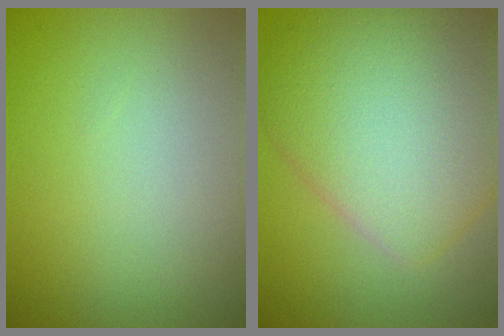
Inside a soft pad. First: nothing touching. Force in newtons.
{"total": 9.7, "press": 9.7, "slide": 0.4}